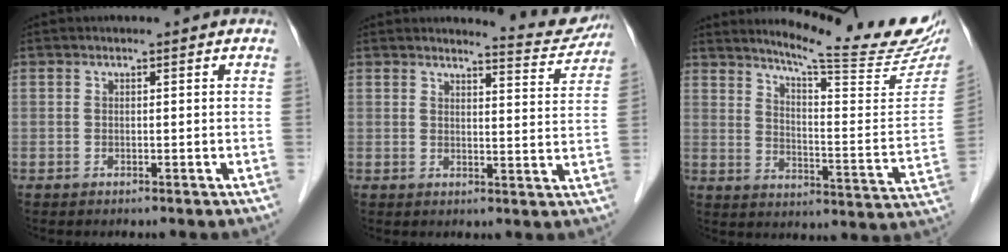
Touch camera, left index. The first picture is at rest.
{"total": 6.0, "force": [6.0, 0.1, 0.0], "torque": [-0.008, -0.029, 0.065]}
{"total": 20.7, "force": [18.5, 0.0, 9.2], "torque": [-0.138, -0.092, 0.238]}